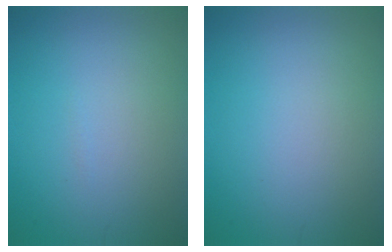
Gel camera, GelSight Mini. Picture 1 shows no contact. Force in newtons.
{"total": 0.0}